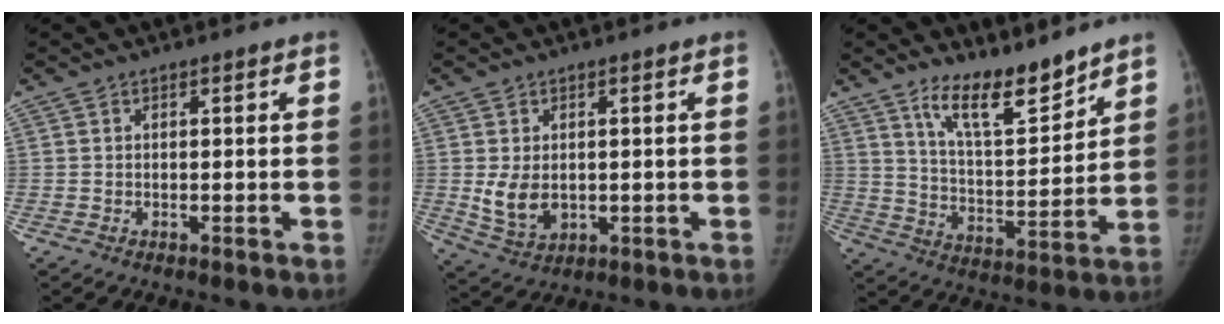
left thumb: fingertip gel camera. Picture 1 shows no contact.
{"total": 6.3, "force": [0.1, 4.6, 4.3], "torque": [-0.066, -0.016, 0.017]}
{"total": 11.9, "force": [9.5, 3.1, 6.5], "torque": [-0.086, -0.079, 0.171]}